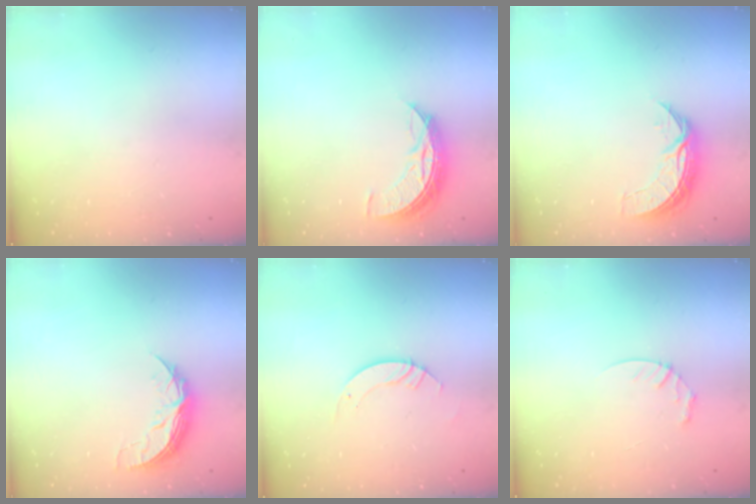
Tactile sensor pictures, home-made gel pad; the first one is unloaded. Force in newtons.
{"total": 8.2, "press": 8.1, "slide": 0.3}
{"total": 7.3, "press": 7.3, "slide": 0.2}
{"total": 8.0, "press": 8.0, "slide": 0.6}
{"total": 3.5, "press": 3.5, "slide": 0.1}
{"total": 3.5, "press": 3.5, "slide": 0.3}